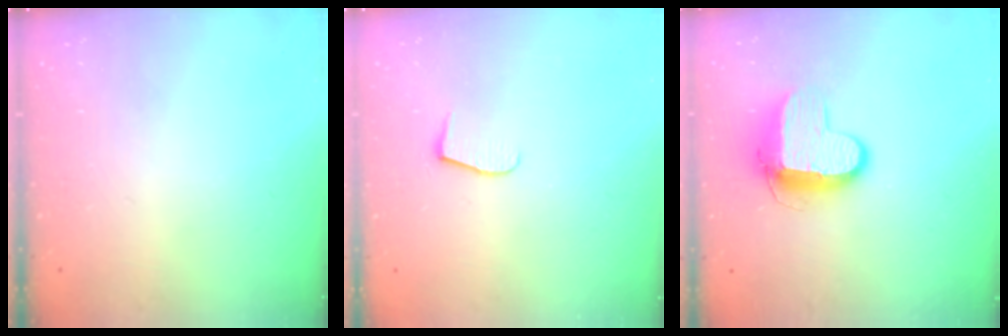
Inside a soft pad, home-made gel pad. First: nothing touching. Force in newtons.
{"total": 6.2, "press": 6.2, "slide": 0.4}
{"total": 10.4, "press": 10.3, "slide": 0.9}